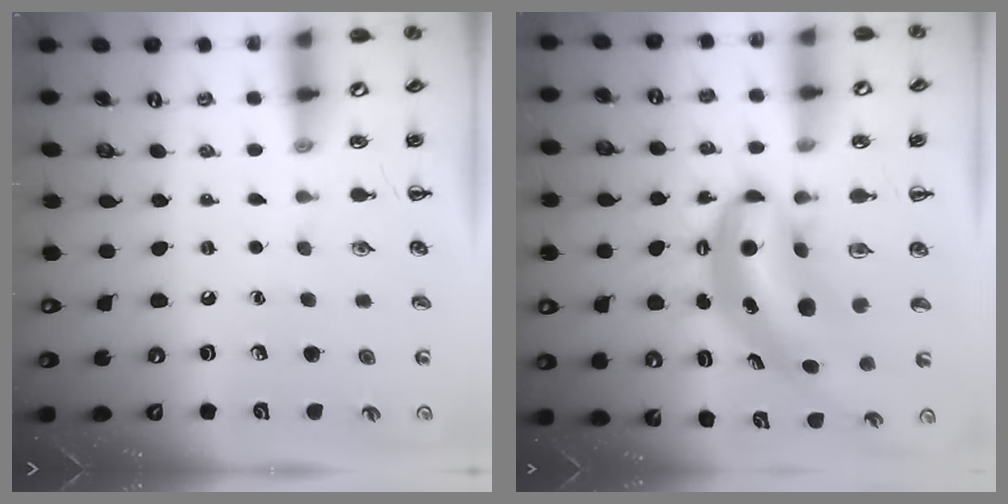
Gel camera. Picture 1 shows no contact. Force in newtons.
{"total": 9.2, "press": 8.9, "slide": 2.3}